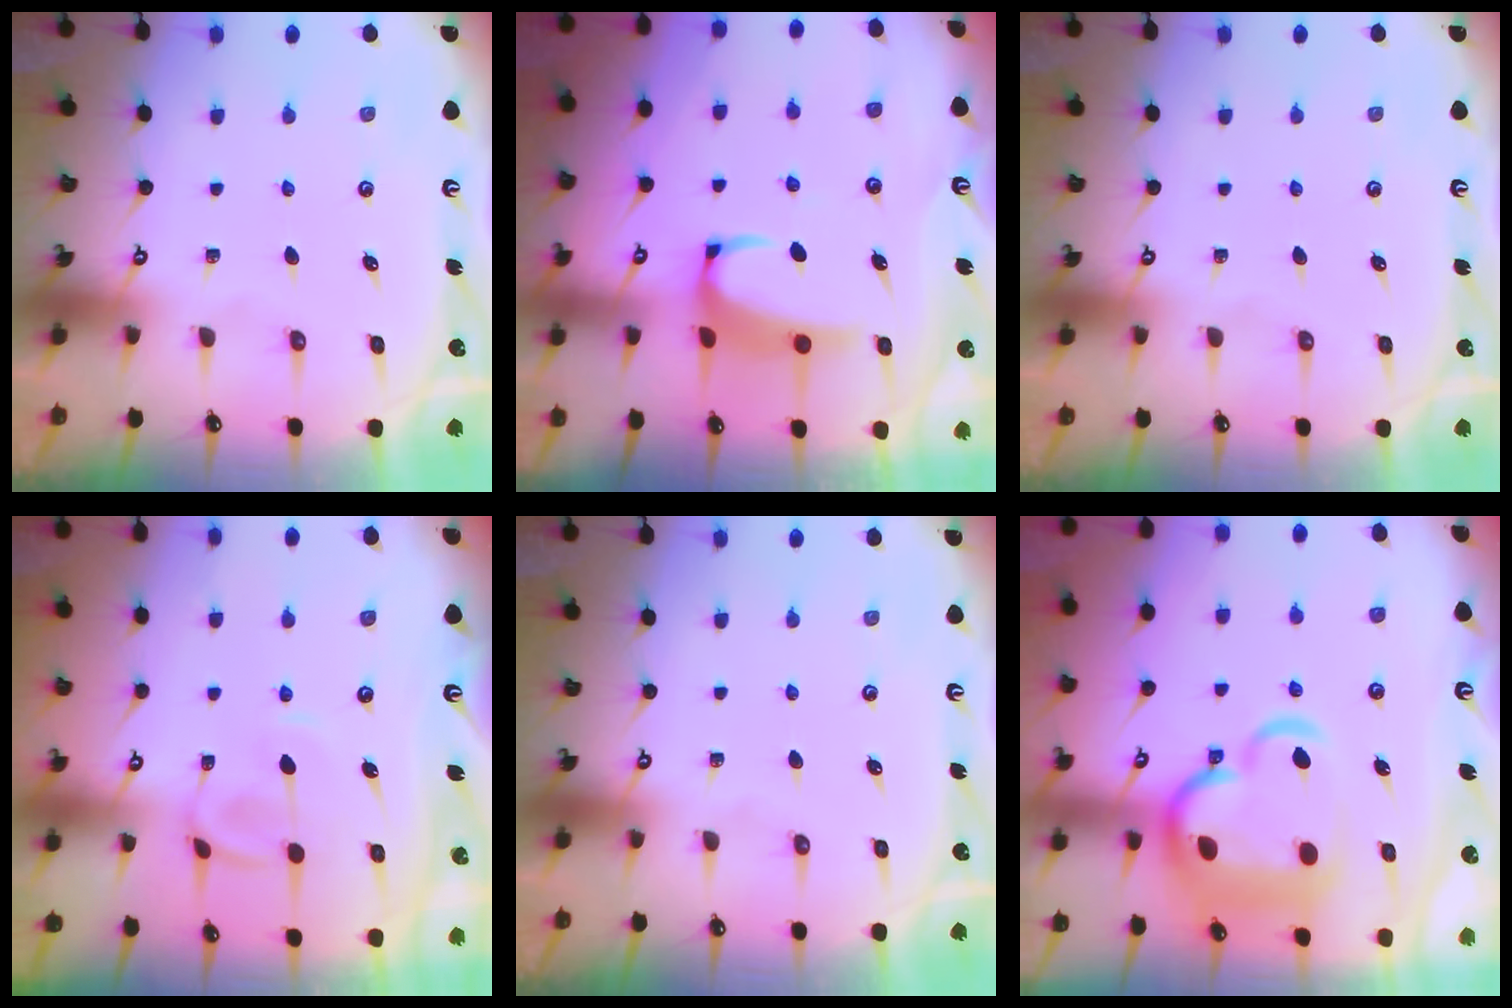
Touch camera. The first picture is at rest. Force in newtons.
{"total": 2.5, "press": 2.4, "slide": 0.8}
{"total": 0.6, "press": 0.6, "slide": 0.1}
{"total": 2.7, "press": 2.7, "slide": 0.5}
{"total": 0.0}
{"total": 11.5, "press": 11.2, "slide": 2.3}